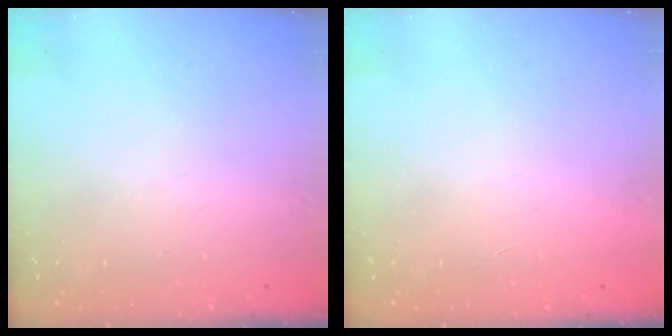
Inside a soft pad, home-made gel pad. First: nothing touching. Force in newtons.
{"total": 1.6, "press": 1.6, "slide": 0.1}